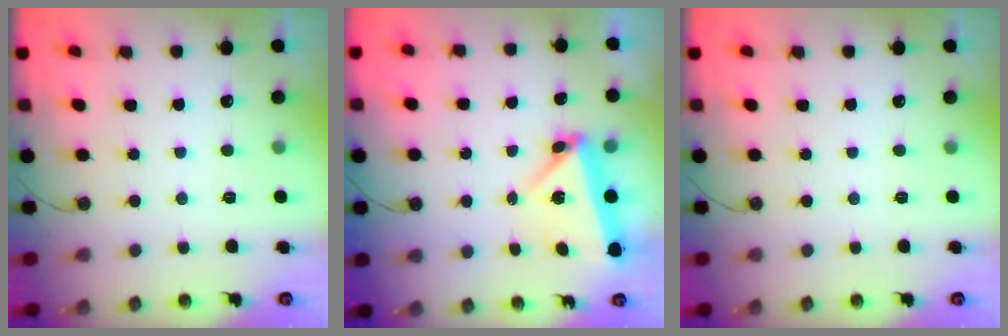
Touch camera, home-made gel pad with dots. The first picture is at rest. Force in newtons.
{"total": 5.6, "press": 4.6, "slide": 3.2}
{"total": 0.0}